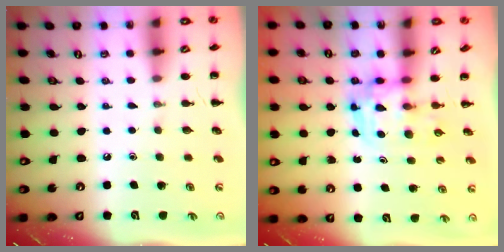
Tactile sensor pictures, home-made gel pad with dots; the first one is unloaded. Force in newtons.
{"total": 3.6, "press": 3.5, "slide": 0.6}